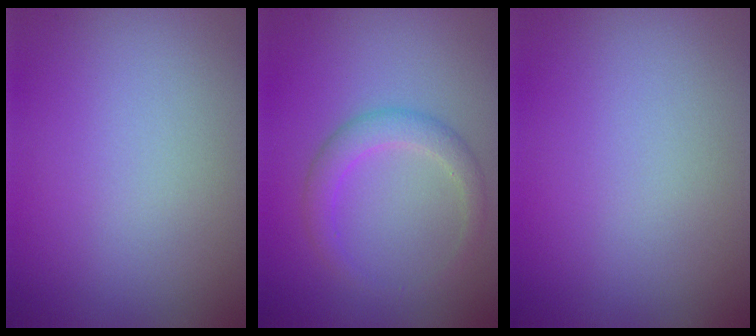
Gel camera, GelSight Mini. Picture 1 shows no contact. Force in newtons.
{"total": 2.5, "press": 2.5, "slide": 0.1}
{"total": 0.0}